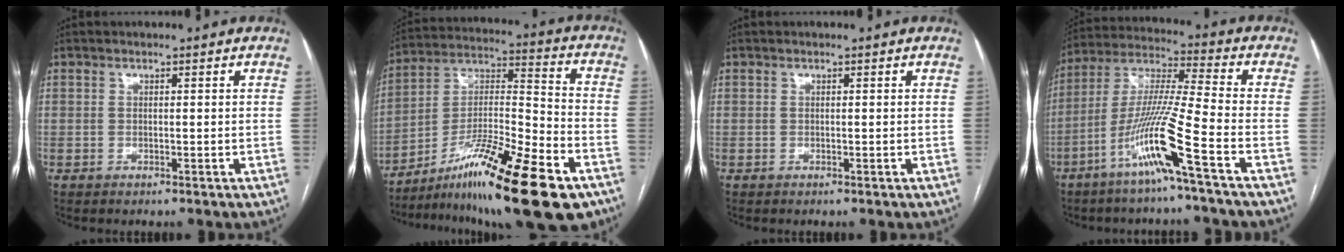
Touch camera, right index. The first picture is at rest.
{"total": 21.8, "force": [-13.6, 2.7, 16.8], "torque": [-0.259, -0.008, -0.226]}
{"total": 0.0}
{"total": 13.2, "force": [-6.5, -1.8, 11.4], "torque": [-0.231, -0.013, -0.132]}